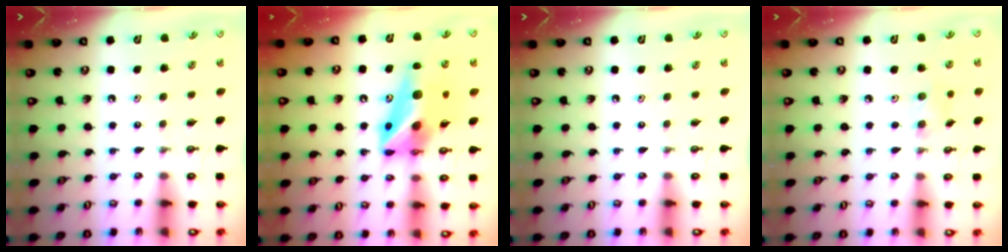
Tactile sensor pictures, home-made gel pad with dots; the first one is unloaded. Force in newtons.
{"total": 14.1, "press": 13.9, "slide": 2.0}
{"total": 0.0}
{"total": 6.4, "press": 5.7, "slide": 2.9}